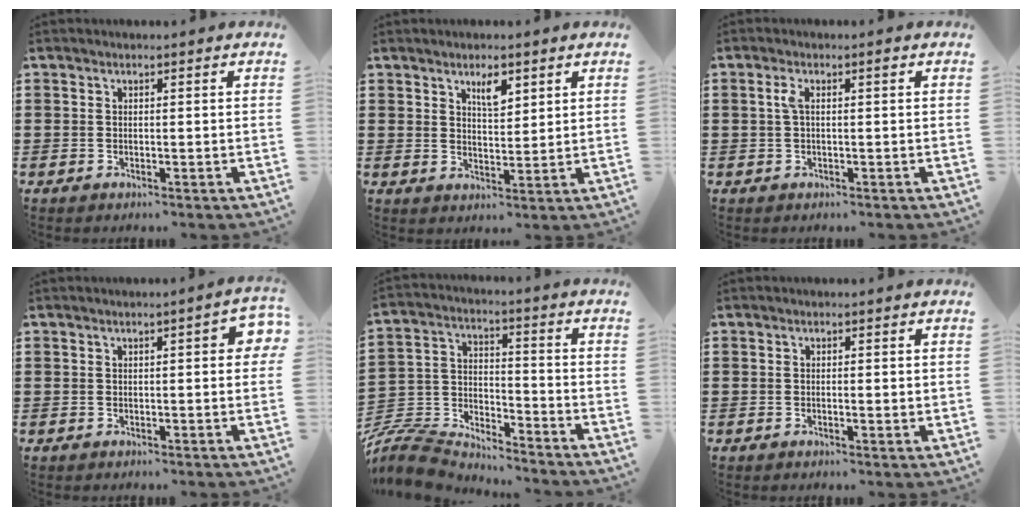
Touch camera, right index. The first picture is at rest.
{"total": 3.6, "force": [2.4, 1.4, 2.3], "torque": [-0.035, -0.001, 0.039]}
{"total": 2.3, "force": [0.3, 0.5, 2.2], "torque": [-0.042, 0.002, 0.003]}
{"total": 2.7, "force": [0.3, 0.5, 2.6], "torque": [-0.033, -0.002, 0.000]}
{"total": 7.5, "force": [-7.2, 1.6, 1.1], "torque": [-0.044, 0.000, -0.151]}
{"total": 0.8, "force": [0.0, 0.2, 0.8], "torque": [-0.015, -0.002, -0.001]}